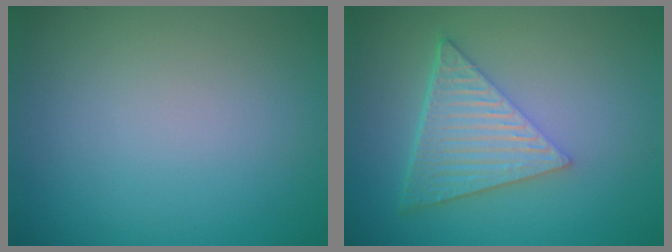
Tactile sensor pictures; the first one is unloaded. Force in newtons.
{"total": 6.4, "press": 4.3, "slide": 4.7}